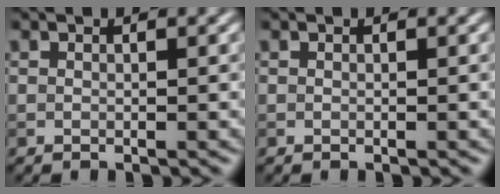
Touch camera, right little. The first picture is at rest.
{"total": 0.0}